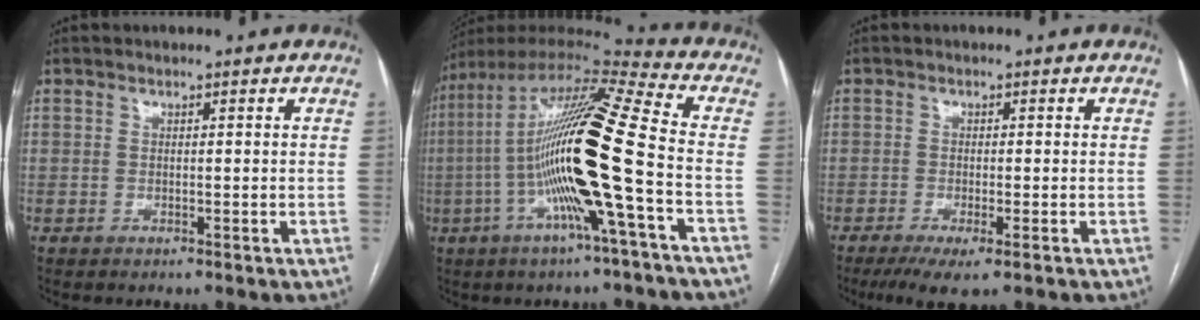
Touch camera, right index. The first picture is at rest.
{"total": 21.3, "force": [-3.7, 0.2, 21.0], "torque": [-0.403, 0.000, -0.082]}
{"total": 5.1, "force": [-3.1, 0.7, 4.0], "torque": [-0.066, -0.014, -0.050]}